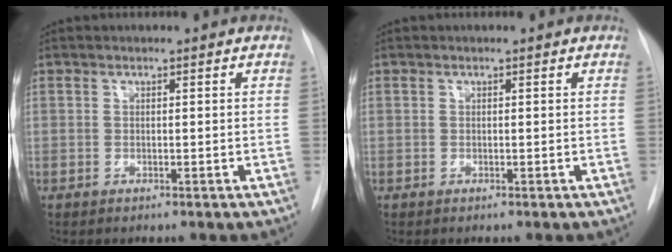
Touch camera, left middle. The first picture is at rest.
{"total": 0.0}